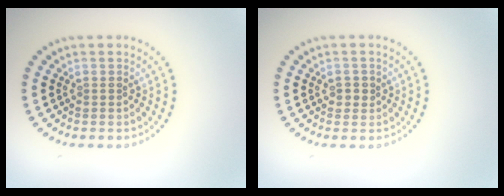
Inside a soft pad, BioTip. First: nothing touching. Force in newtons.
{"total": 1.2, "press": 1.1, "slide": 0.3}